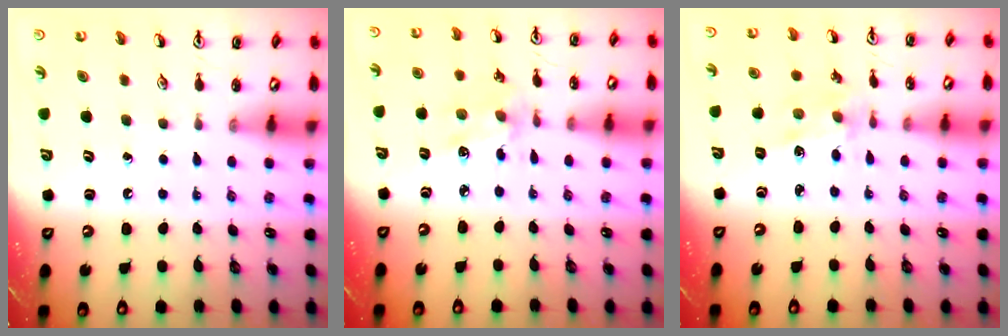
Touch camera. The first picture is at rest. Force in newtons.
{"total": 4.8, "press": 4.6, "slide": 1.5}
{"total": 2.0, "press": 2.0, "slide": 0.5}